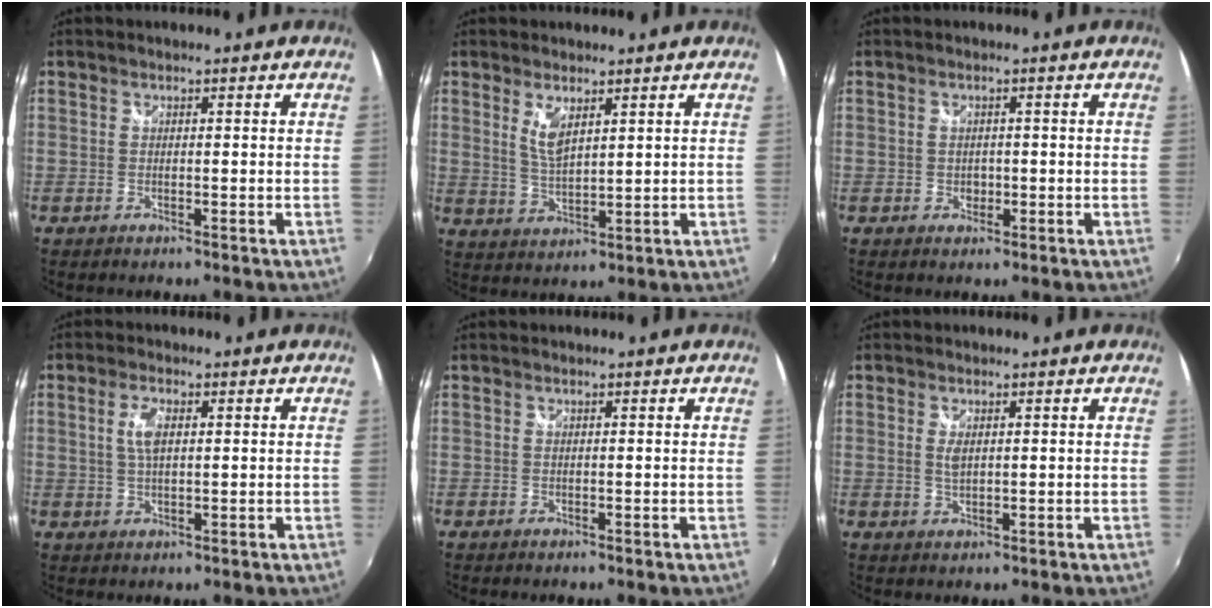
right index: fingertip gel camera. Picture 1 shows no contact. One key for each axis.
{"total": 4.8, "fx": 2.4, "fy": 1.7, "fz": 3.8, "tx": -0.069, "ty": -0.008, "tz": 0.047}
{"total": 1.6, "fx": -0.4, "fy": 1.5, "fz": 0.5, "tx": -0.006, "ty": -0.001, "tz": -0.005}
{"total": 4.1, "fx": 1.0, "fy": 1.8, "fz": 3.6, "tx": -0.070, "ty": 0.003, "tz": 0.018}
{"total": 0.0}
{"total": 2.2, "fx": 0.5, "fy": 1.1, "fz": 1.8, "tx": -0.033, "ty": -0.002, "tz": 0.009}